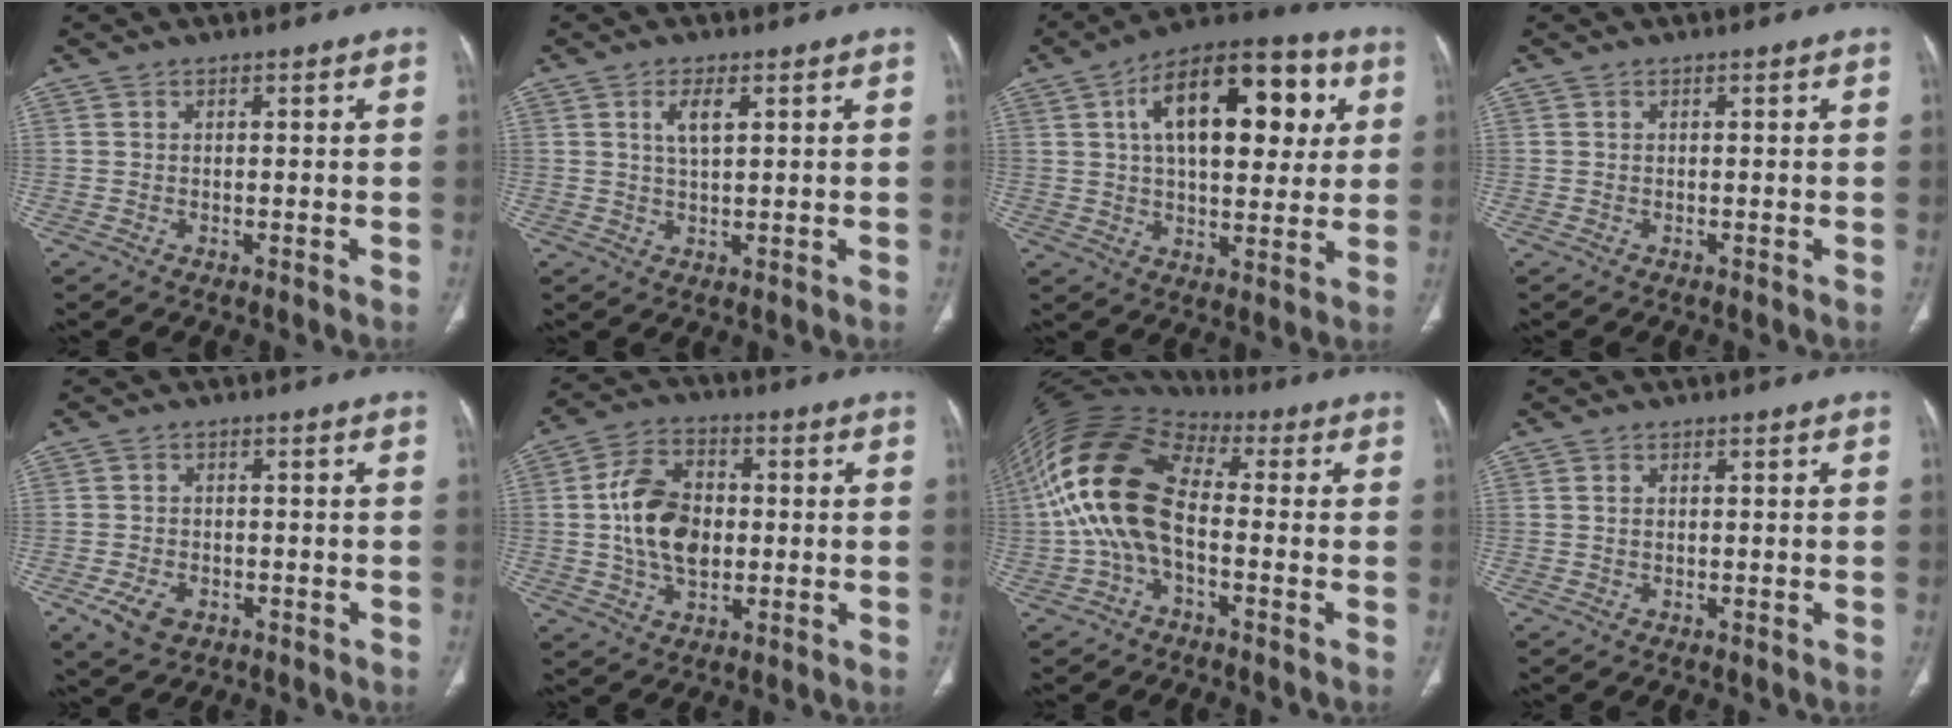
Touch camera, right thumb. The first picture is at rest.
{"total": 3.8, "force": [1.5, 1.5, 3.2], "torque": [-0.060, -0.005, 0.030]}
{"total": 21.7, "force": [6.2, 10.8, 17.7], "torque": [-0.235, 0.010, 0.084]}
{"total": 0.0}
{"total": 5.2, "force": [-2.3, 3.5, 3.1], "torque": [-0.060, 0.004, -0.034]}
{"total": 13.0, "force": [0.0, 8.5, 9.8], "torque": [-0.163, 0.012, 0.001]}
{"total": 16.6, "force": [-0.7, 9.2, 13.8], "torque": [-0.277, 0.035, -0.023]}
{"total": 0.7, "force": [0.1, 0.4, 0.5], "torque": [-0.015, 0.003, 0.005]}